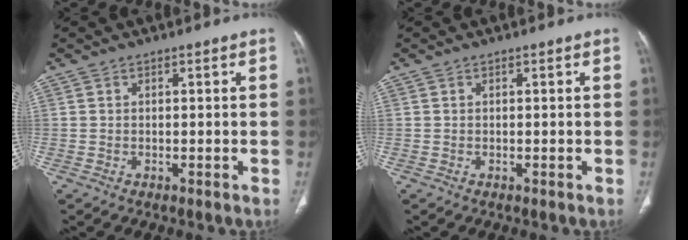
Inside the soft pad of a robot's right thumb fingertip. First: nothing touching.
{"total": 0.0}